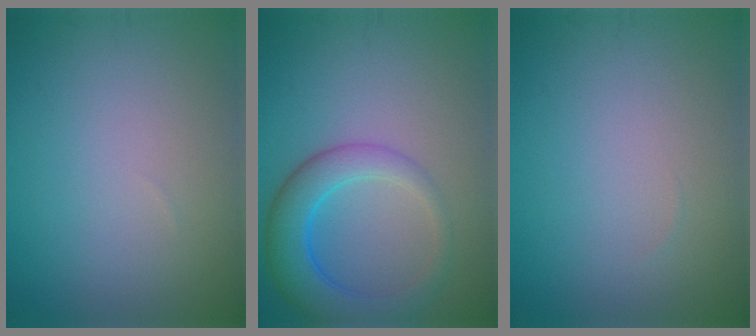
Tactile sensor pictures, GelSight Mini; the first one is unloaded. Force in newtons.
{"total": 5.4, "press": 5.4, "slide": 0.3}
{"total": 0.0}